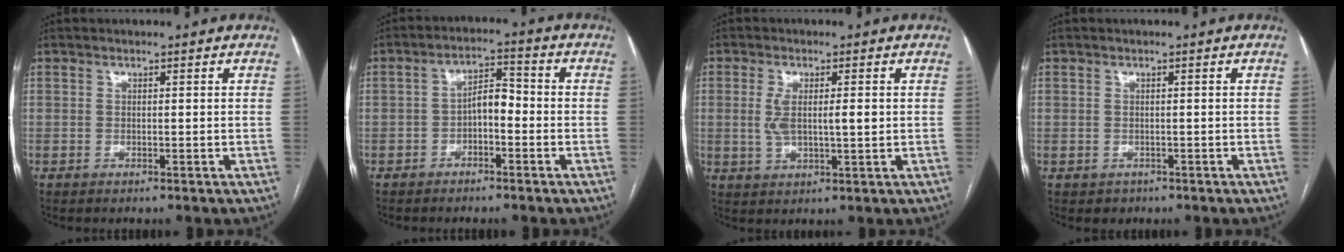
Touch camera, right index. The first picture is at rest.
{"total": 4.6, "force": [-1.5, 2.0, 3.8], "torque": [-0.066, 0.022, -0.028]}
{"total": 5.5, "force": [0.4, 1.7, 5.2], "torque": [-0.102, 0.007, 0.012]}
{"total": 1.6, "force": [-0.7, 1.5, 0.1], "torque": [-0.004, 0.003, -0.006]}